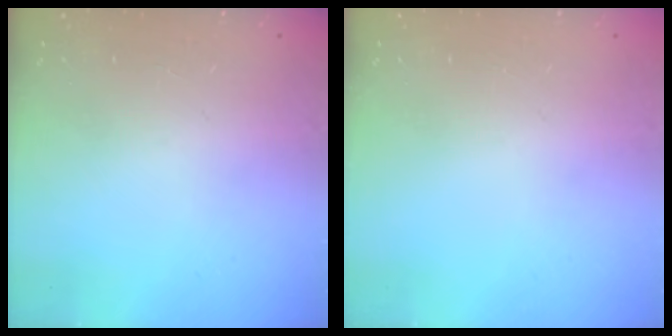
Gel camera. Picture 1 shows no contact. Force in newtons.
{"total": 0.0}